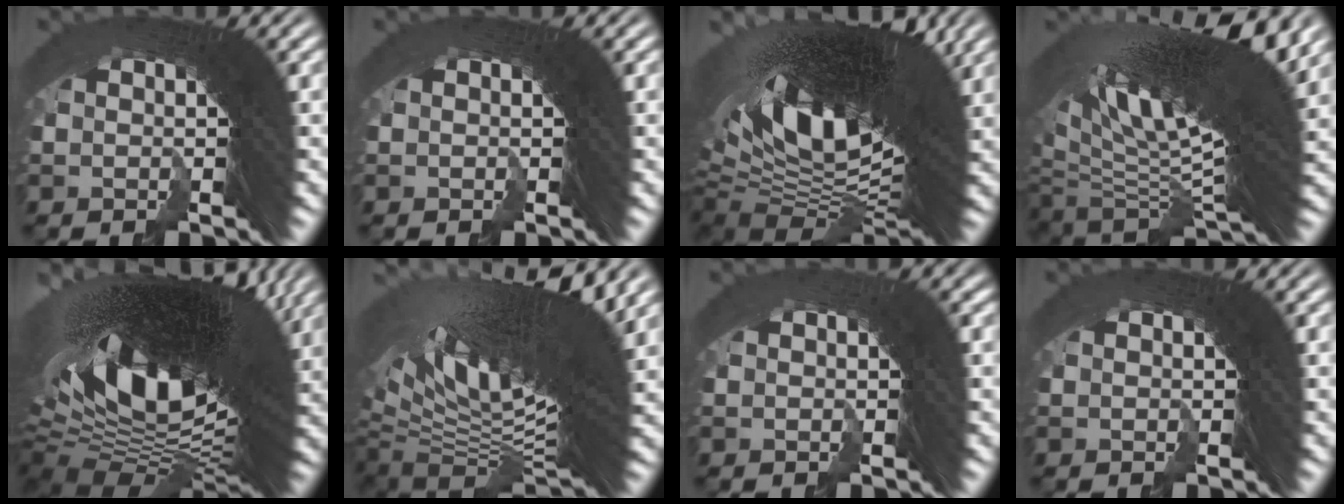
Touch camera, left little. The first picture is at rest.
{"total": 0.0}
{"total": 20.5, "force": [0.6, 8.7, 18.5], "torque": [-0.300, -0.044, 0.038]}
{"total": 17.8, "force": [5.4, 5.4, 16.1], "torque": [-0.247, 0.018, 0.097]}
{"total": 25.1, "force": [1.4, 10.1, 23.0], "torque": [-0.365, -0.042, 0.048]}
{"total": 18.9, "force": [2.7, 7.2, 17.3], "torque": [-0.282, -0.005, 0.064]}
{"total": 0.5, "force": [-0.1, 0.5, 0.0], "torque": [0.007, 0.002, -0.005]}
{"total": 0.0}